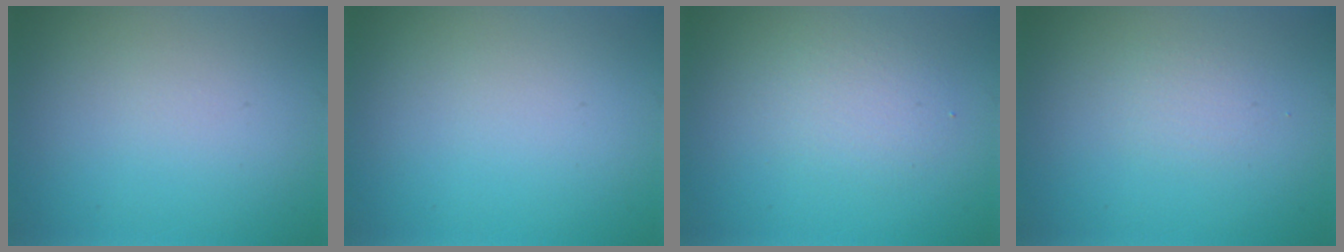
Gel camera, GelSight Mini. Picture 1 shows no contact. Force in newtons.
{"total": 0.0}
{"total": 2.3, "press": 2.3, "slide": 0.1}
{"total": 1.0, "press": 1.0, "slide": 0.1}